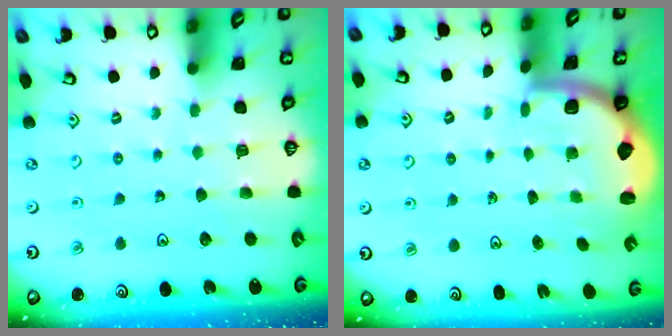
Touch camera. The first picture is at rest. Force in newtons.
{"total": 2.0, "press": 1.9, "slide": 0.5}